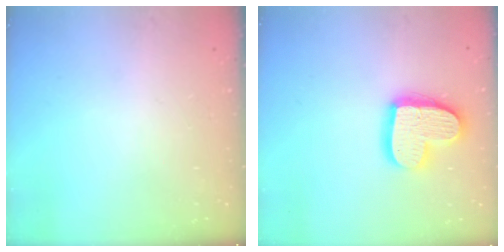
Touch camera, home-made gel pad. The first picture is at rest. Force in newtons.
{"total": 16.2, "press": 16.1, "slide": 1.3}